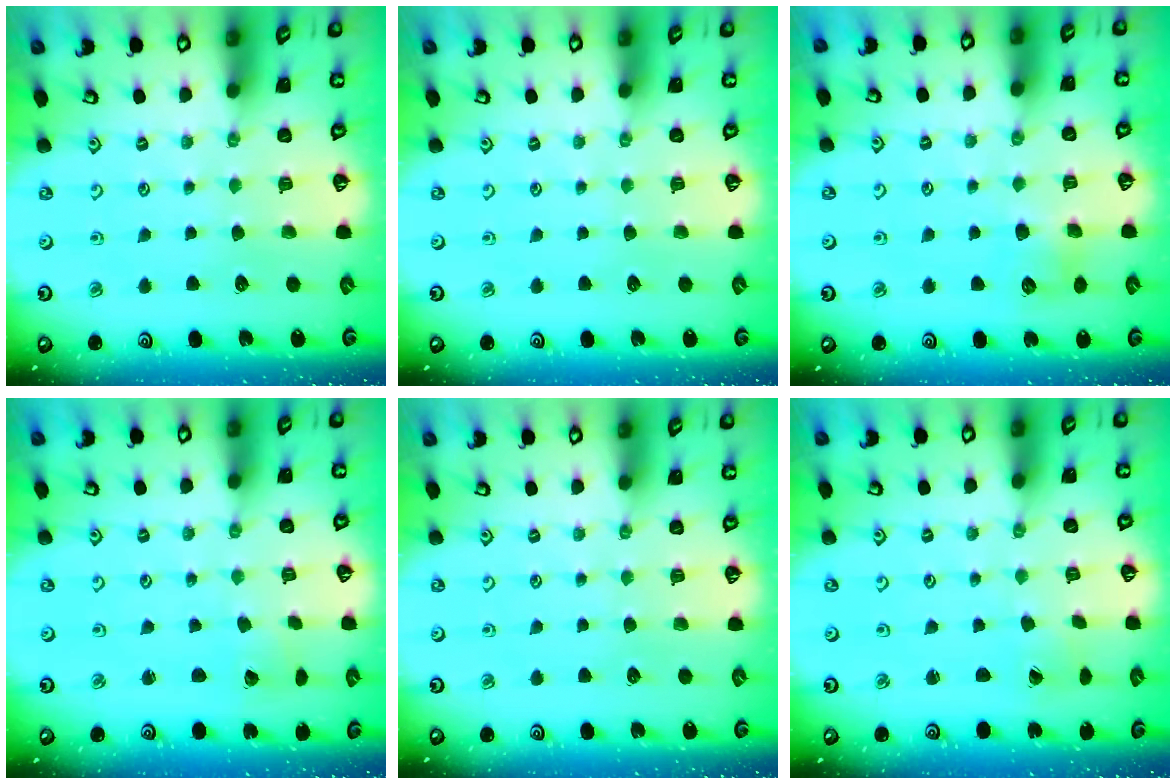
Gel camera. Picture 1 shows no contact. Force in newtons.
{"total": 0.0}
{"total": 6.1, "press": 6.1, "slide": 0.7}
{"total": 2.4, "press": 2.4, "slide": 0.1}
{"total": 0.0}
{"total": 0.8, "press": 0.8, "slide": 0.0}